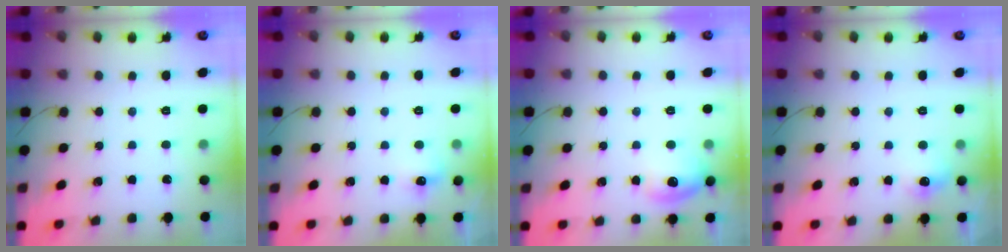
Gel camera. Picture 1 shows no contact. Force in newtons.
{"total": 5.7, "press": 5.4, "slide": 1.7}
{"total": 11.0, "press": 10.9, "slide": 0.9}
{"total": 6.3, "press": 6.2, "slide": 1.2}